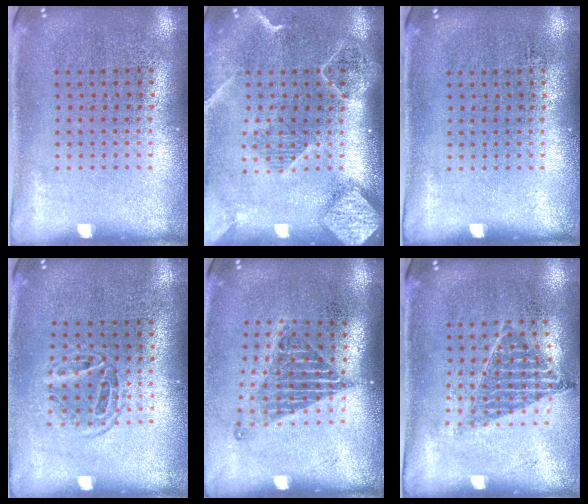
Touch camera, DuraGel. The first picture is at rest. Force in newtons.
{"total": 2.5, "press": 2.0, "slide": 1.4}
{"total": 0.0}
{"total": 1.2, "press": 1.0, "slide": 0.6}
{"total": 1.5, "press": 1.2, "slide": 0.9}
{"total": 0.9, "press": 0.9, "slide": 0.2}